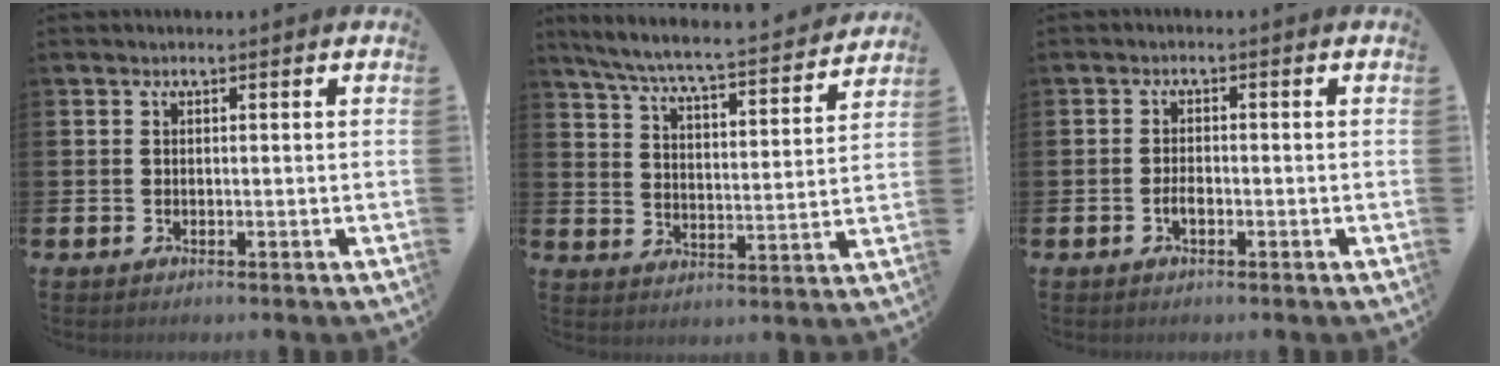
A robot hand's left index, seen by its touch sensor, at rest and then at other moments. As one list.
[{"total": 6.7, "force": [6.2, 0.3, 2.6], "torque": [-0.079, -0.049, 0.101]}, {"total": 1.7, "force": [-0.6, 0.8, 1.3], "torque": [-0.028, 0.003, -0.012]}]